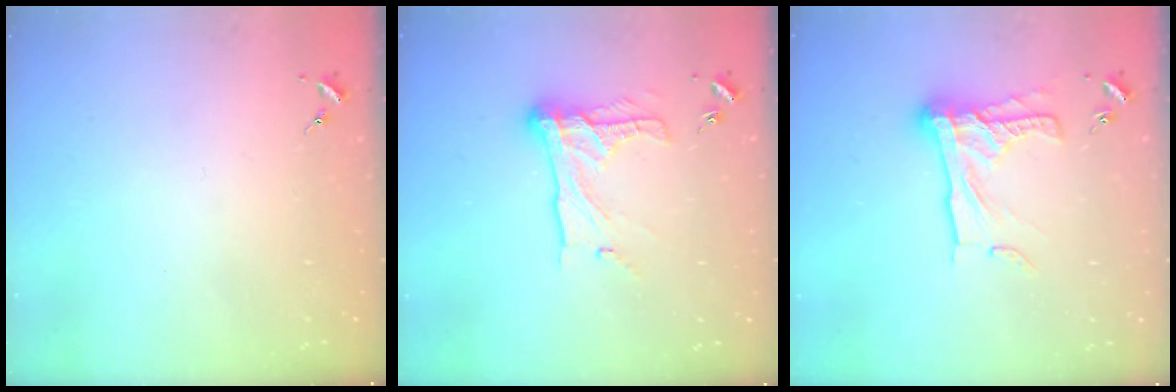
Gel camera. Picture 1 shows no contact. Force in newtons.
{"total": 15.8, "press": 15.8, "slide": 1.2}
{"total": 17.2, "press": 17.2, "slide": 1.4}